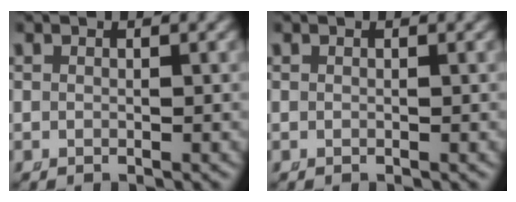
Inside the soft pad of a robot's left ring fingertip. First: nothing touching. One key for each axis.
{"total": 0.0}